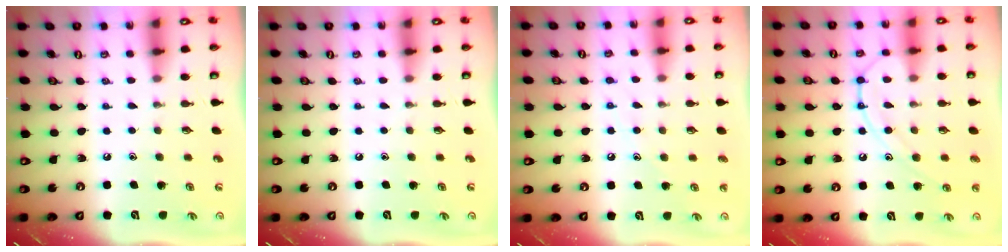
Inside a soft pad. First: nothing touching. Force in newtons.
{"total": 0.0}
{"total": 7.4, "press": 7.4, "slide": 0.2}
{"total": 13.0, "press": 12.9, "slide": 1.2}